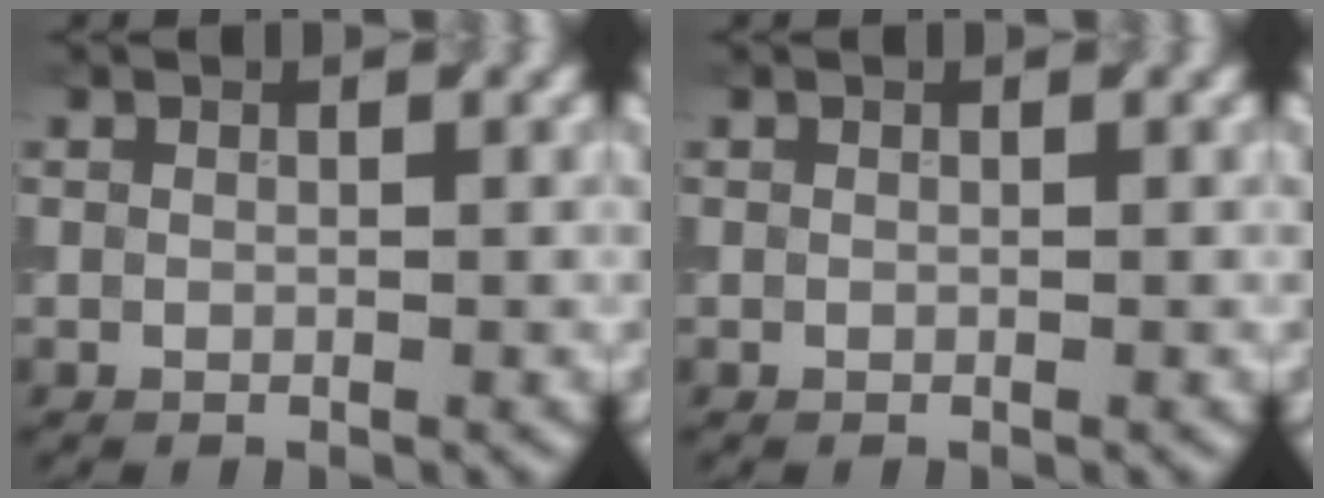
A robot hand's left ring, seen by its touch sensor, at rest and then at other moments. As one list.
[{"total": 0.0}]